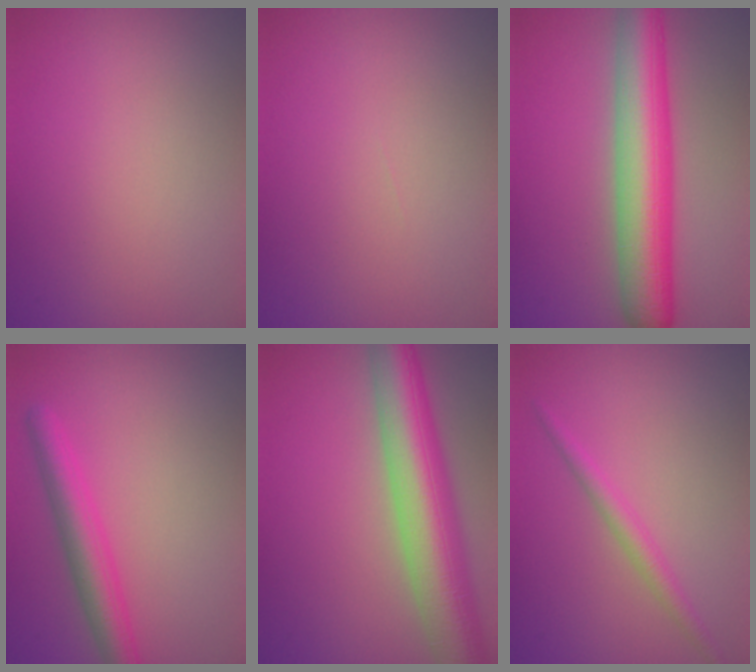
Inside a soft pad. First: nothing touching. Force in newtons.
{"total": 0.0}
{"total": 9.1, "press": 9.1, "slide": 0.2}
{"total": 3.9, "press": 3.9, "slide": 0.2}
{"total": 10.3, "press": 10.3, "slide": 0.6}
{"total": 2.0, "press": 2.0, "slide": 0.0}